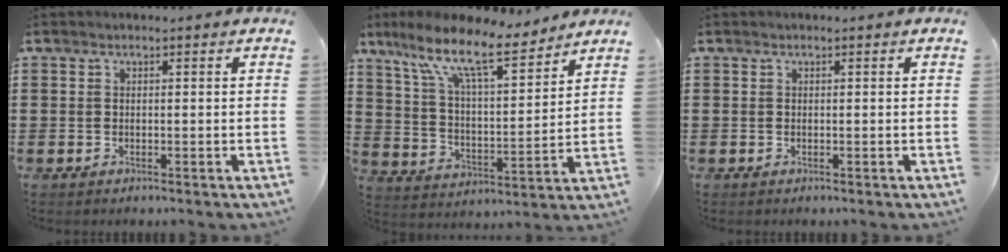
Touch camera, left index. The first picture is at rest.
{"total": 12.4, "force": [9.3, 2.5, 7.7], "torque": [-0.179, -0.041, 0.160]}
{"total": 0.0}